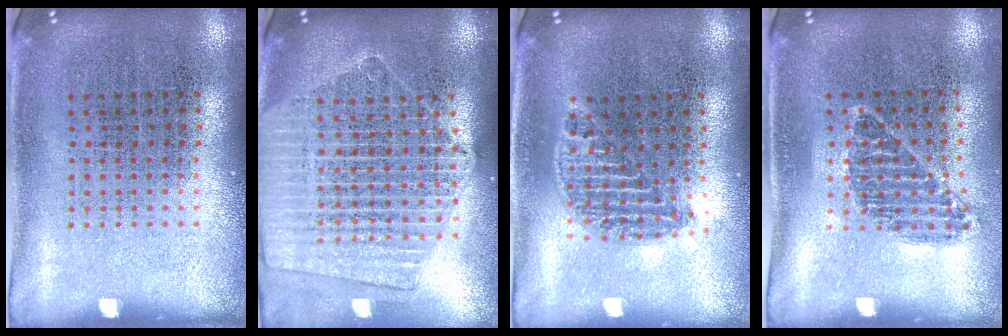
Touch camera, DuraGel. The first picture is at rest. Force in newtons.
{"total": 2.2, "press": 2.0, "slide": 0.9}
{"total": 1.1, "press": 1.0, "slide": 0.4}
{"total": 1.0, "press": 0.8, "slide": 0.5}